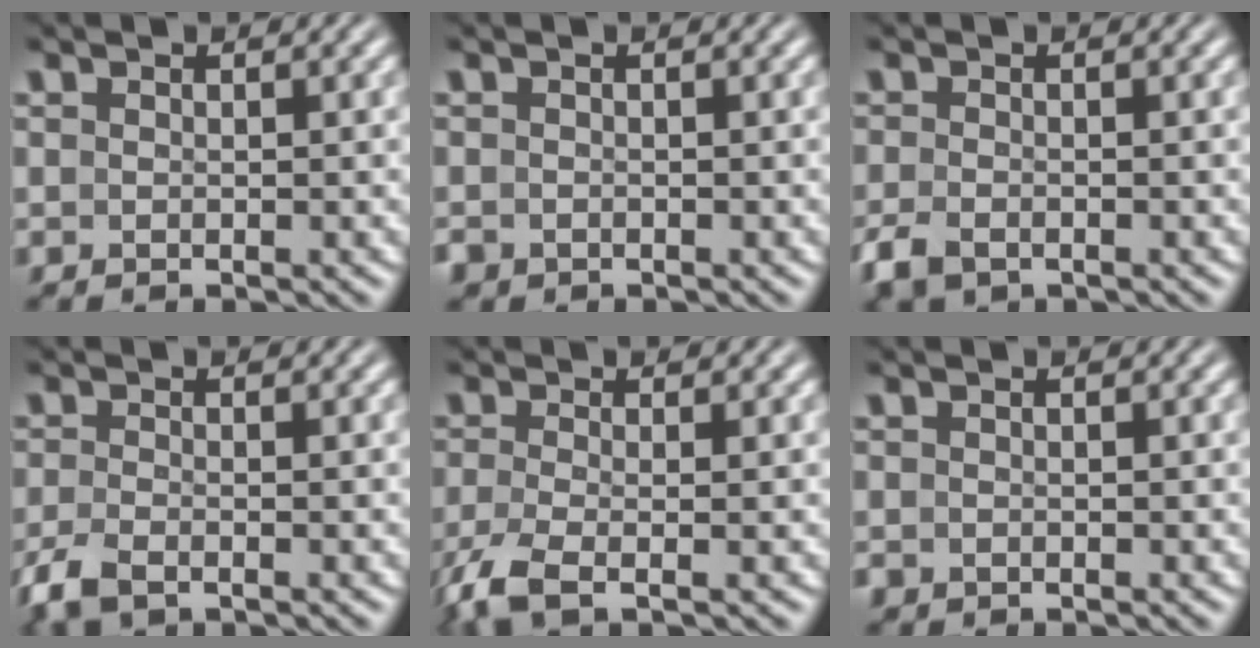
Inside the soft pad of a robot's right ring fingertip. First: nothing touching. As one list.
[{"total": 1.5, "force": [-1.1, 1.0, 0.2], "torque": [-0.011, -0.016, -0.011]}, {"total": 2.5, "force": [-1.9, 1.3, 1.0], "torque": [-0.029, -0.014, -0.027]}, {"total": 2.6, "force": [-2.0, 1.0, 1.4], "torque": [-0.038, -0.010, -0.030]}, {"total": 3.6, "force": [-2.3, 1.0, 2.6], "torque": [-0.068, -0.022, -0.027]}, {"total": 1.1, "force": [-0.8, 0.7, 0.2], "torque": [-0.009, -0.013, -0.008]}]